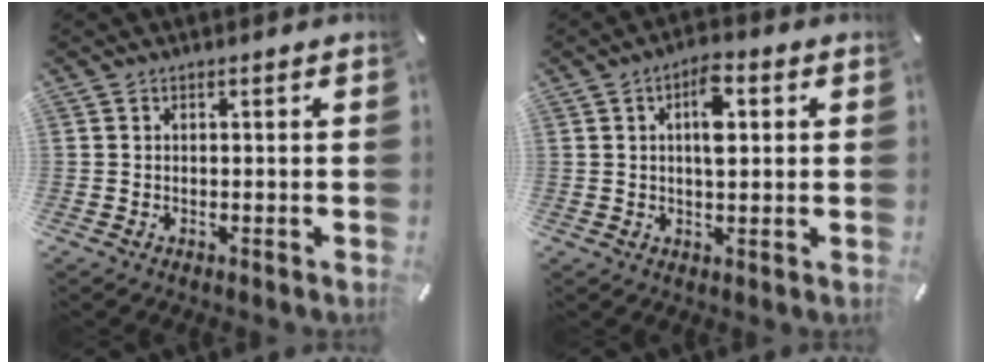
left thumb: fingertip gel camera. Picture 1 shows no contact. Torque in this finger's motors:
{"motor_torque": [0.37, 0.00, 0.30, 0.33, 0.01]}